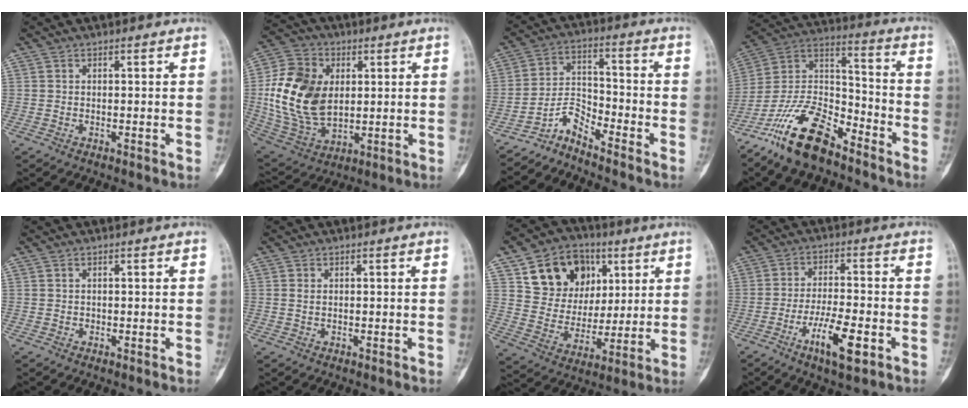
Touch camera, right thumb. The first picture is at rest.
{"total": 18.7, "force": [1.9, 12.9, 13.4], "torque": [-0.245, -0.009, 0.046]}
{"total": 5.6, "force": [-5.2, 1.3, 1.6], "torque": [-0.027, 0.058, -0.107]}
{"total": 17.0, "force": [-12.2, 6.8, 9.7], "torque": [-0.172, 0.083, -0.230]}
{"total": 0.0}
{"total": 1.1, "force": [0.3, 0.7, 0.8], "torque": [-0.017, 0.002, 0.010]}
{"total": 17.2, "force": [7.5, 13.1, 8.3], "torque": [-0.094, -0.015, 0.136]}
{"total": 9.3, "force": [-4.1, 2.6, 8.0], "torque": [-0.149, 0.011, -0.070]}